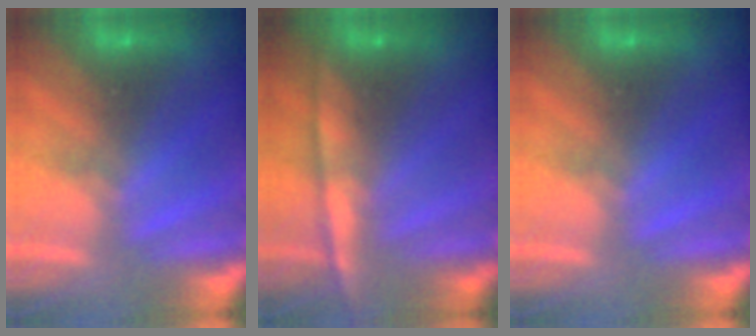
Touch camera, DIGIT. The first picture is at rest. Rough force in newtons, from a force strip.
{"total": 5.8}
{"total": 0.0}